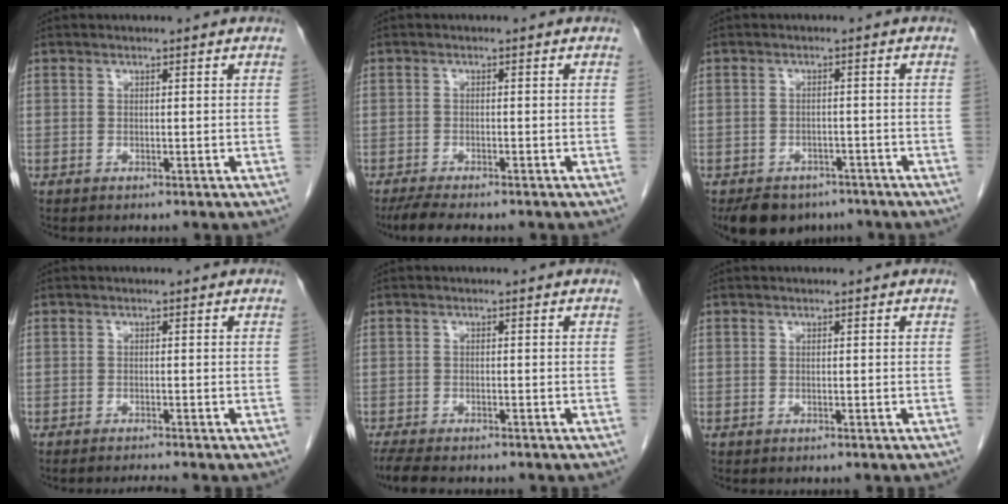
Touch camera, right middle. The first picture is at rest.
{"total": 4.6, "force": [-3.8, 0.6, 2.5], "torque": [-0.044, -0.013, -0.060]}
{"total": 6.9, "force": [-5.3, 4.0, 1.7], "torque": [-0.022, 0.001, -0.075]}
{"total": 2.2, "force": [-2.0, -0.7, 0.6], "torque": [-0.010, -0.007, -0.034]}
{"total": 5.8, "force": [-4.9, 1.3, 2.8], "torque": [-0.052, -0.016, -0.079]}
{"total": 0.0}